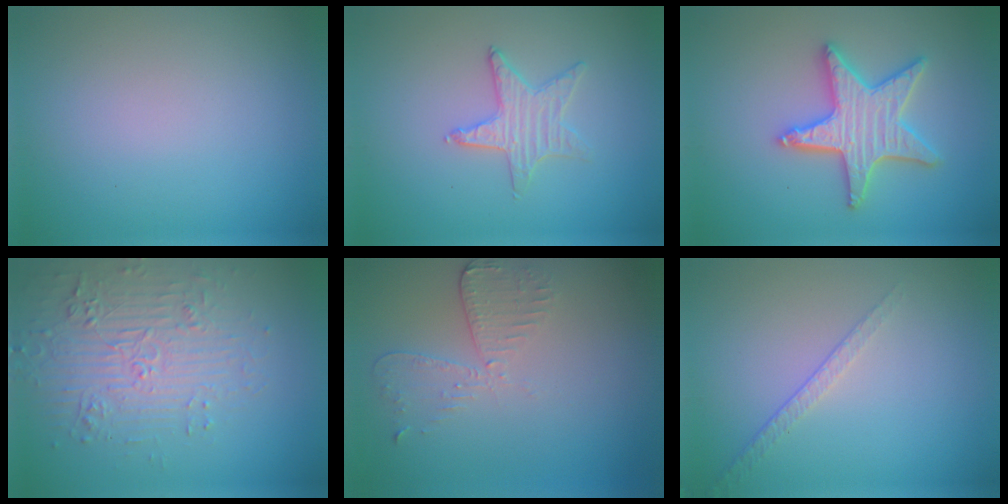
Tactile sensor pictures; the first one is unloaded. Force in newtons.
{"total": 1.6, "press": 1.6, "slide": 0.2}
{"total": 5.1, "press": 5.0, "slide": 0.9}
{"total": 4.3, "press": 3.9, "slide": 1.7}
{"total": 2.7, "press": 2.4, "slide": 1.2}
{"total": 1.4, "press": 0.8, "slide": 1.1}